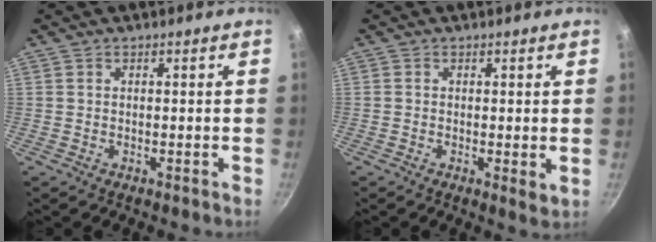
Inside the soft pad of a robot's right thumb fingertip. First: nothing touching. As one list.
[{"total": 2.1, "force": [0.1, 0.8, 1.9], "torque": [-0.030, -0.007, 0.000]}]